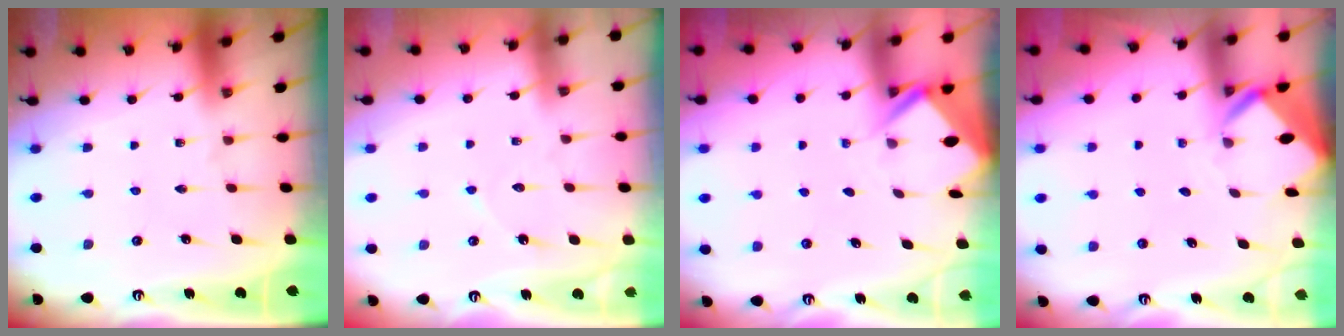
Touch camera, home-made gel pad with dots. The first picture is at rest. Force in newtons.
{"total": 3.2, "press": 3.2, "slide": 0.2}
{"total": 2.6, "press": 2.6, "slide": 0.1}
{"total": 3.2, "press": 3.2, "slide": 0.2}